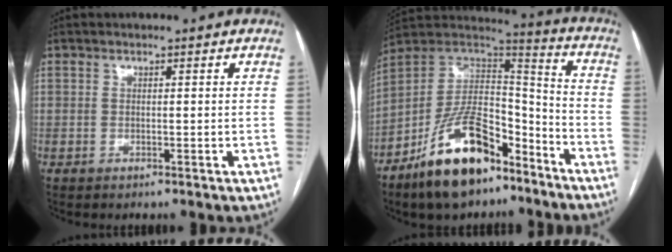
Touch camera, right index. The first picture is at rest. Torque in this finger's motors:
{"motor_torque": [0.34, -0.32, -0.04, -0.10]}